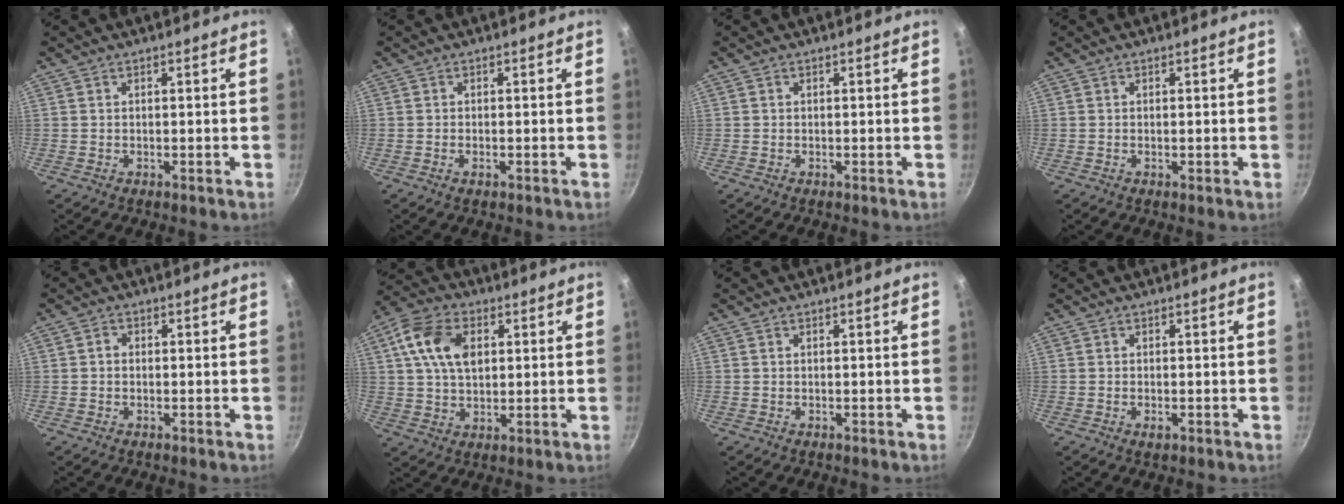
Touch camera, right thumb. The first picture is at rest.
{"total": 1.1, "force": [-0.5, 0.5, 0.8], "torque": [-0.020, 0.002, -0.009]}
{"total": 0.0}
{"total": 0.6, "force": [-0.1, 0.1, 0.5], "torque": [-0.008, -0.001, -0.003]}
{"total": 1.4, "force": [-0.1, 1.2, 0.7], "torque": [-0.013, 0.007, -0.004]}
{"total": 11.8, "force": [3.2, 7.7, 8.5], "torque": [-0.144, 0.006, 0.048]}
{"total": 0.0}
{"total": 1.2, "force": [-0.4, 0.6, 0.9], "torque": [-0.019, -0.001, -0.006]}